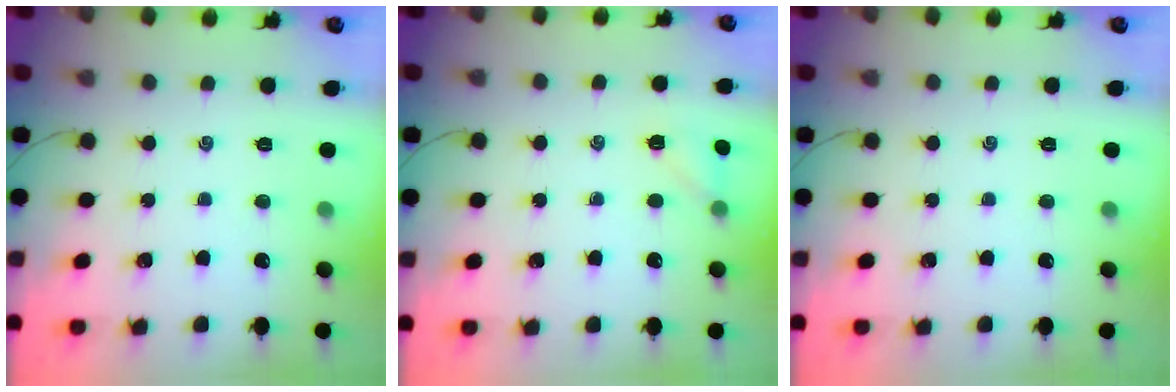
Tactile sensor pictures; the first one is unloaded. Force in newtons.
{"total": 5.7, "press": 5.6, "slide": 0.9}
{"total": 0.0}